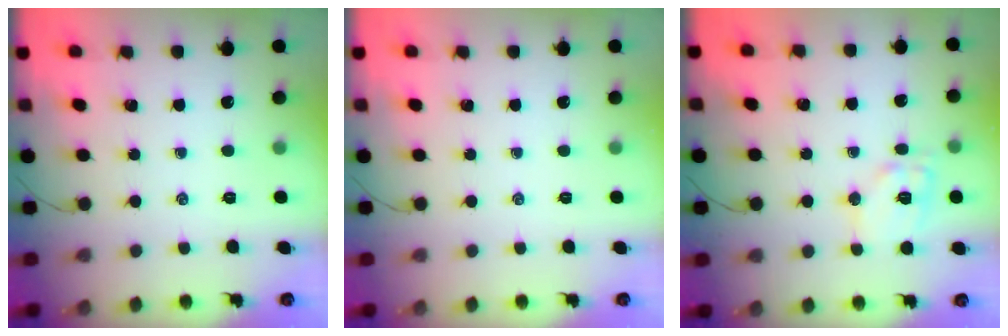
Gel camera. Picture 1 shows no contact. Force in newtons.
{"total": 0.0}
{"total": 11.3, "press": 11.3, "slide": 1.0}